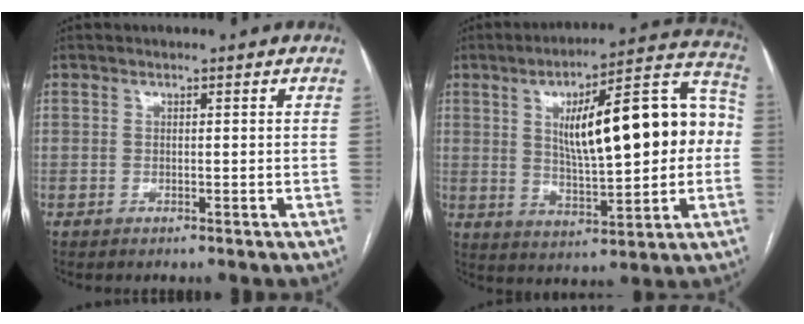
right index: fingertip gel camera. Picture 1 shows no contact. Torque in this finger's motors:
{"motor_torque": [1.01, 0.27, 1.05, 0.21]}